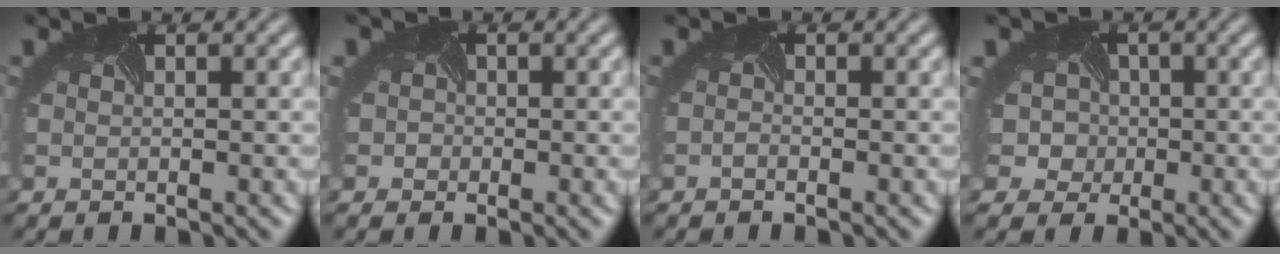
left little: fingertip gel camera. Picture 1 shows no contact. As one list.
[{"total": 1.7, "force": [0.0, 1.7, 0.1], "torque": [0.000, 0.008, -0.019]}, {"total": 0.6, "force": [-0.4, -0.3, -0.4], "torque": [-0.005, -0.002, -0.011]}, {"total": 6.3, "force": [0.1, 6.0, 1.9], "torque": [-0.030, 0.021, -0.045]}]